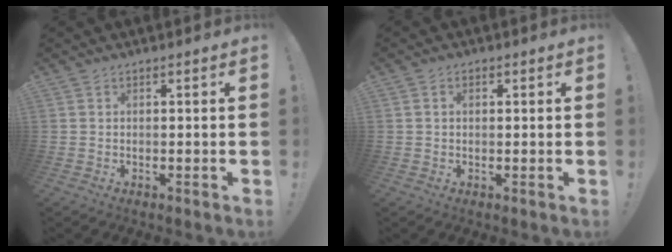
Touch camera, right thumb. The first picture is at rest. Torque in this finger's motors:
{"motor_torque": [-0.08, 0.01, -0.20, 0.28, -0.02]}